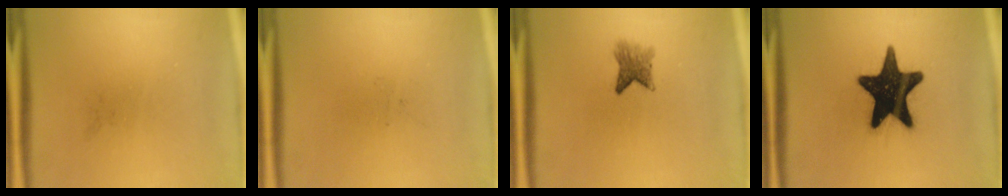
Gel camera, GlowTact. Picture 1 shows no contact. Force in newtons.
{"total": 0.0}
{"total": 3.0}
{"total": 19.1}